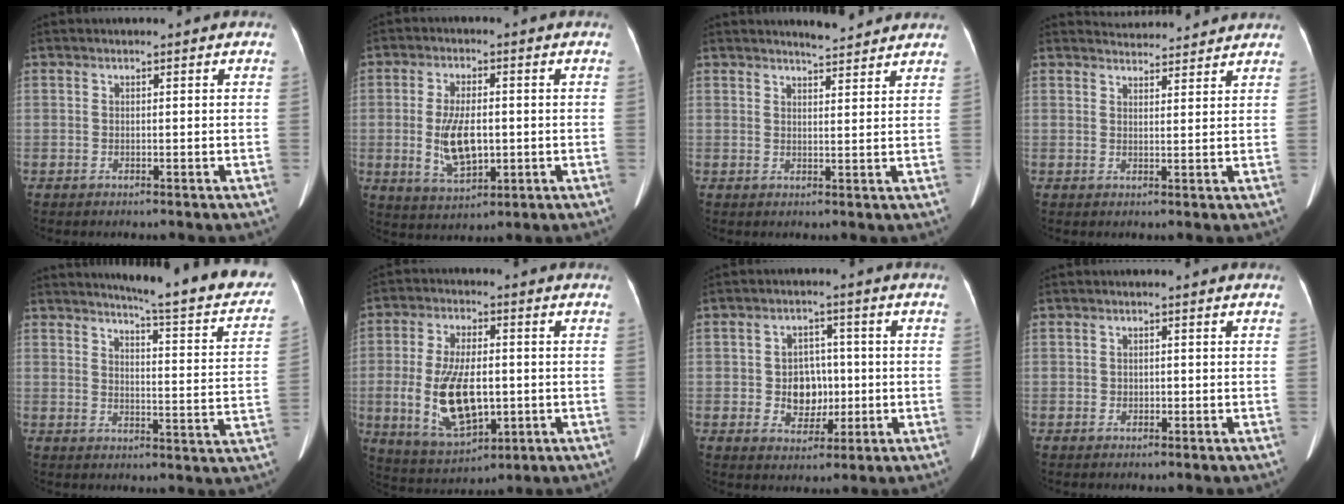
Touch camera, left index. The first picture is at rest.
{"total": 8.1, "force": [-0.9, 3.6, 7.2], "torque": [-0.147, -0.001, -0.007]}
{"total": 4.7, "force": [4.5, 0.4, 1.3], "torque": [-0.026, 0.006, 0.060]}
{"total": 6.7, "force": [6.6, 0.8, 0.7], "torque": [-0.011, 0.022, 0.080]}
{"total": 19.9, "force": [17.4, 1.5, 9.5], "torque": [-0.112, -0.062, 0.195]}
{"total": 12.8, "force": [-1.8, 5.9, 11.2], "torque": [-0.226, -0.005, -0.017]}
{"total": 6.2, "force": [-0.7, 4.8, 3.8], "torque": [-0.066, 0.013, -0.003]}
{"total": 1.0, "force": [-0.3, 0.8, 0.4], "torque": [-0.006, 0.002, -0.004]}